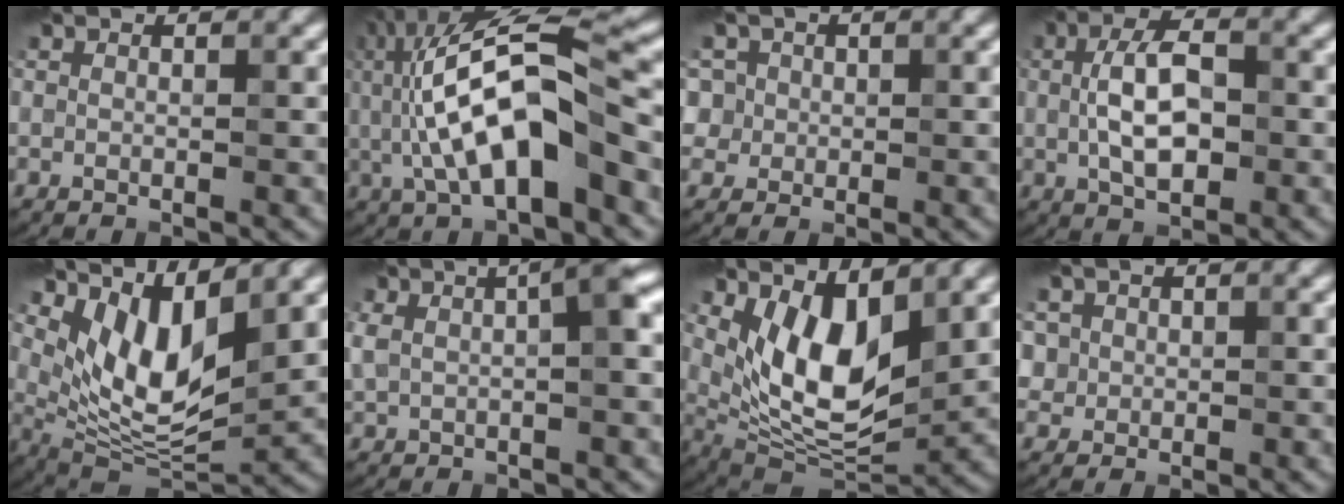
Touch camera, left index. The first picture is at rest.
{"total": 11.0, "force": [-0.4, 3.9, 10.3], "torque": [-0.178, 0.017, -0.015]}
{"total": 4.4, "force": [1.5, 4.0, 1.2], "torque": [-0.011, 0.025, 0.009]}
{"total": 5.7, "force": [0.0, 2.9, 4.9], "torque": [-0.092, 0.005, -0.002]}
{"total": 8.2, "force": [3.5, 3.8, 6.4], "torque": [-0.125, -0.019, 0.067]}
{"total": 4.6, "force": [1.1, 1.1, 4.3], "torque": [-0.078, 0.018, 0.014]}
{"total": 8.6, "force": [2.4, 4.3, 7.1], "torque": [-0.132, -0.018, 0.045]}
{"total": 2.4, "force": [0.9, 2.2, 0.3], "torque": [-0.002, 0.003, 0.022]}